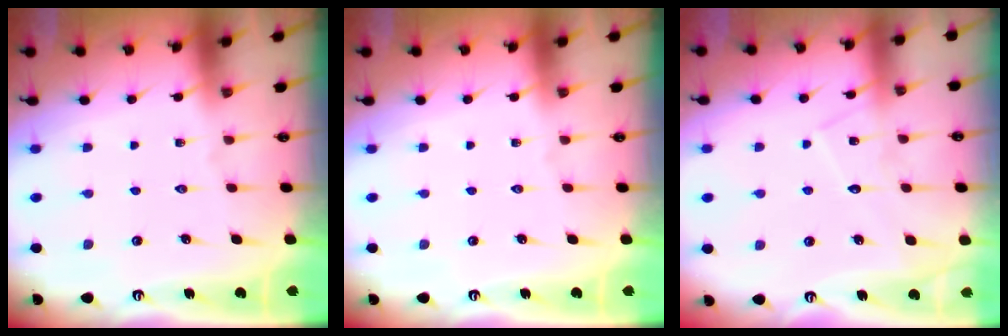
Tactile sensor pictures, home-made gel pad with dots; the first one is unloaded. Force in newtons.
{"total": 0.0}
{"total": 8.0, "press": 8.0, "slide": 0.6}